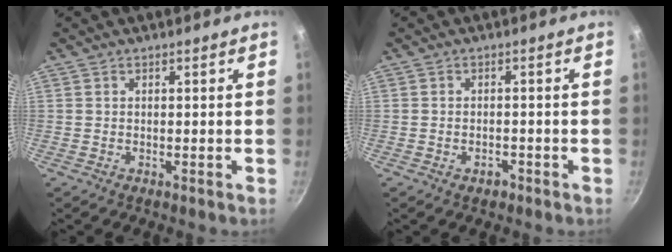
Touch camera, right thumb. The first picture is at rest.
{"total": 1.8, "force": [-1.2, 1.0, 0.8], "torque": [-0.009, 0.010, -0.013]}